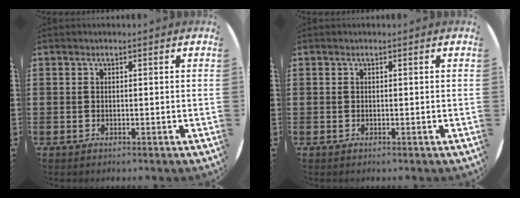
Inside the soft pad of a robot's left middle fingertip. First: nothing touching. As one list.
[{"total": 0.0}]